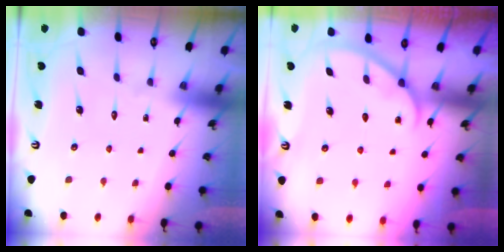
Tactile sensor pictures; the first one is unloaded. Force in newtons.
{"total": 1.9, "press": 1.9, "slide": 0.2}